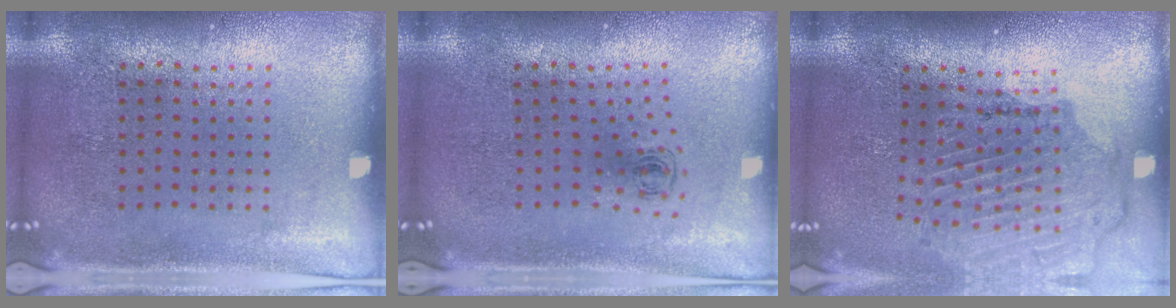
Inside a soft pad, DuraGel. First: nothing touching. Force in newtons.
{"total": 0.6, "press": 0.3, "slide": 0.5}
{"total": 1.6, "press": 1.6, "slide": 0.2}